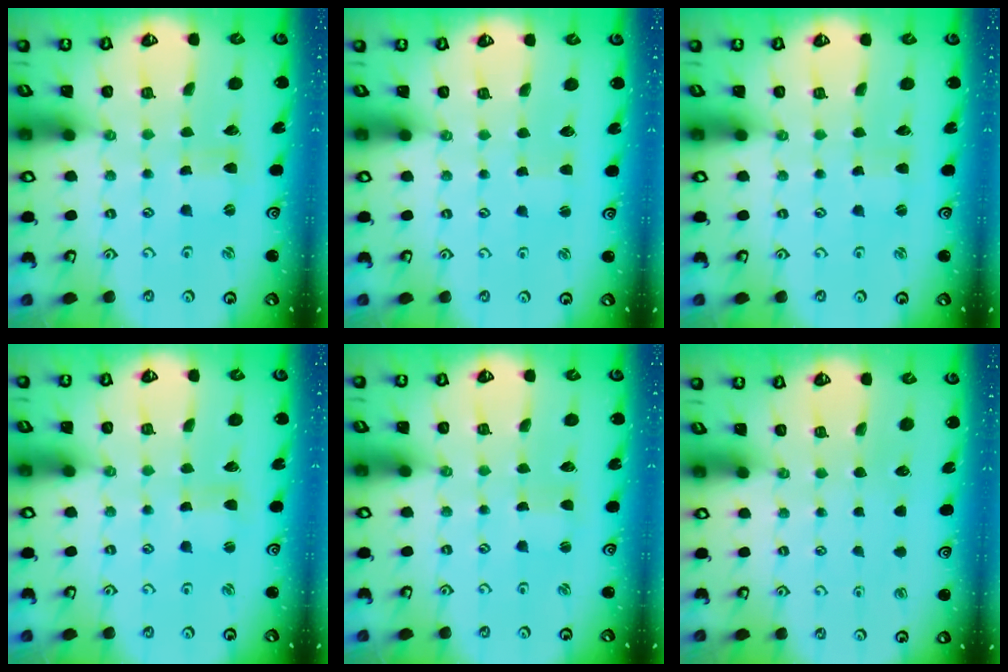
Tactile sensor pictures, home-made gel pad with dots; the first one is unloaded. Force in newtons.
{"total": 1.9, "press": 1.8, "slide": 0.4}
{"total": 1.8, "press": 1.7, "slide": 0.3}
{"total": 1.7, "press": 1.7, "slide": 0.3}
{"total": 1.2, "press": 1.2, "slide": 0.0}
{"total": 0.0}